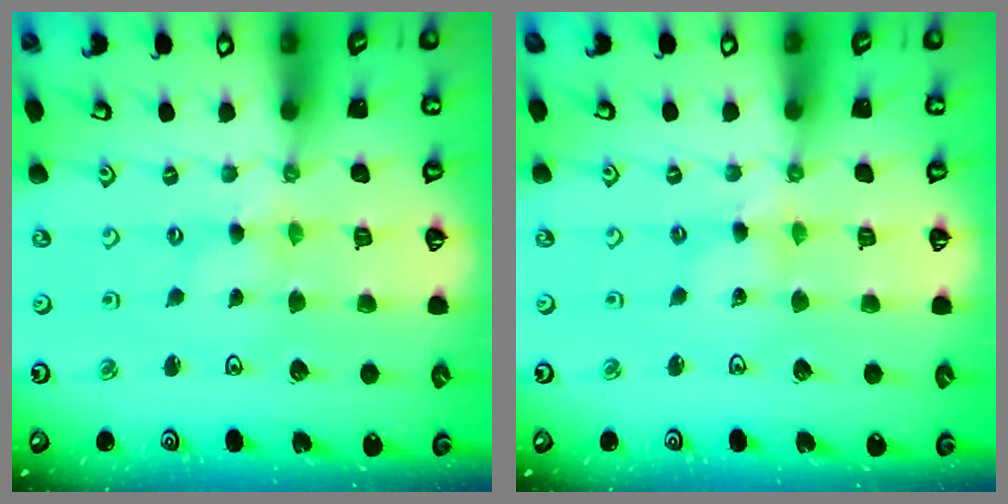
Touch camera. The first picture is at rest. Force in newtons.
{"total": 2.0, "press": 2.0, "slide": 0.3}